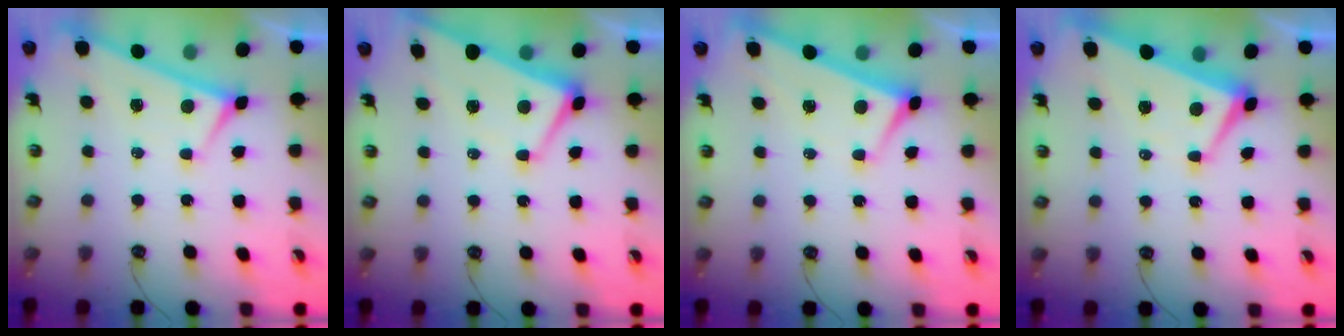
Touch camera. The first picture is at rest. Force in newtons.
{"total": 1.0, "press": 0.4, "slide": 1.0}
{"total": 1.9, "press": 1.9, "slide": 0.5}
{"total": 2.2, "press": 1.9, "slide": 1.1}